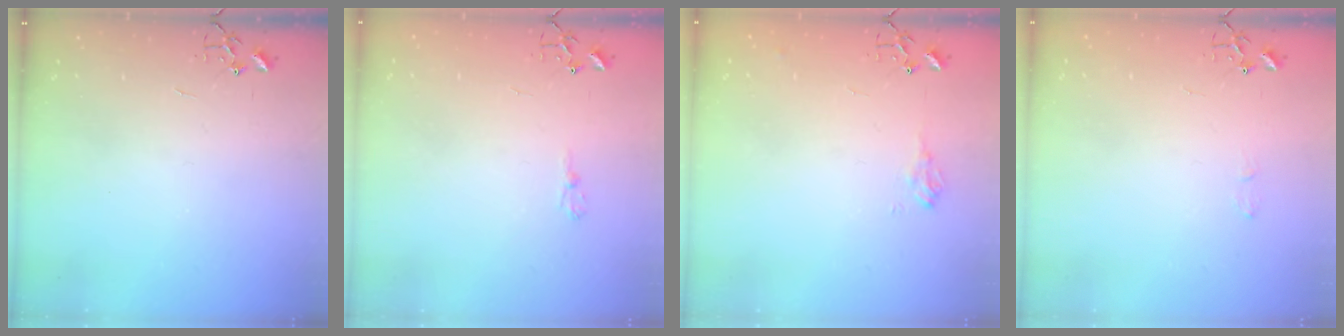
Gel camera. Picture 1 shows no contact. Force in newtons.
{"total": 4.8, "press": 4.8, "slide": 0.5}
{"total": 8.5, "press": 8.4, "slide": 0.8}
{"total": 4.6, "press": 4.6, "slide": 0.7}